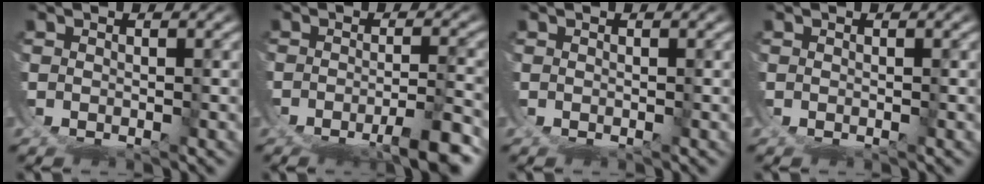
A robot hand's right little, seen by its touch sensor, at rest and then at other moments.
{"total": 5.8, "force": [-3.5, 1.6, 4.4], "torque": [-0.058, -0.015, -0.039]}
{"total": 0.0}
{"total": 0.0}